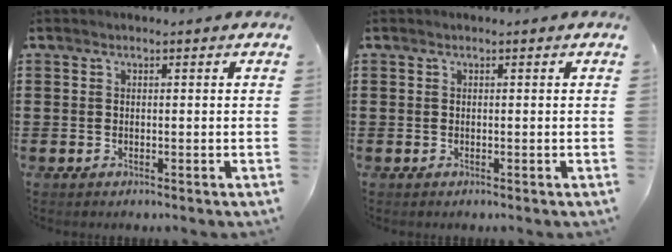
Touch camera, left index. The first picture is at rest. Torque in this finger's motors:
{"motor_torque": [0.00, 0.00, 0.00, 0.00]}